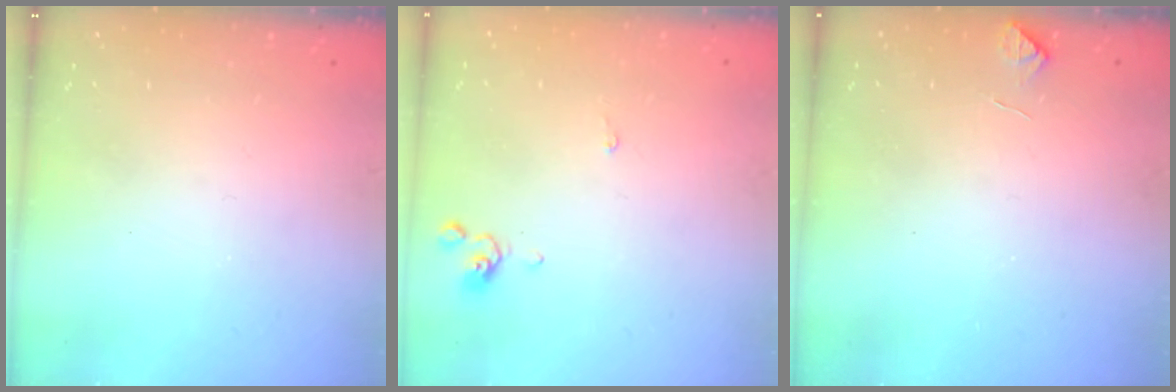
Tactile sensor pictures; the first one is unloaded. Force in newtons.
{"total": 0.0}
{"total": 4.0, "press": 3.9, "slide": 0.6}